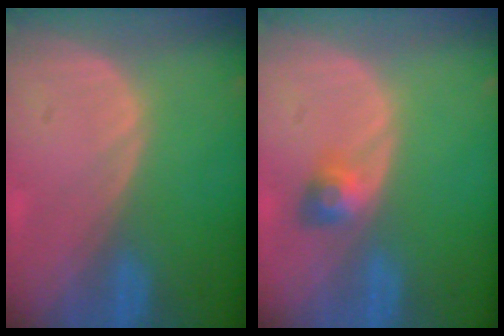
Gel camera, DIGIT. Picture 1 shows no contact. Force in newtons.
{"total": 3.0, "press": 2.6, "slide": 1.3}